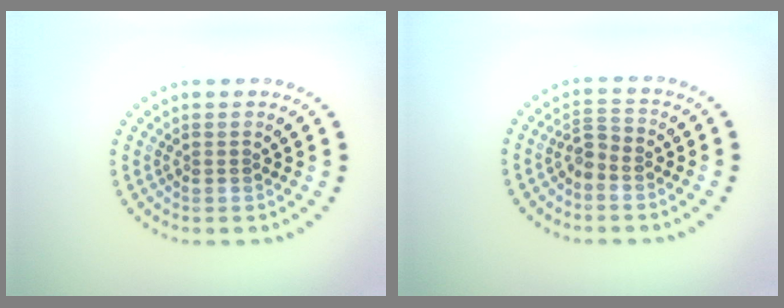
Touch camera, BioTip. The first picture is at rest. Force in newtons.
{"total": 1.7, "press": 1.5, "slide": 0.8}